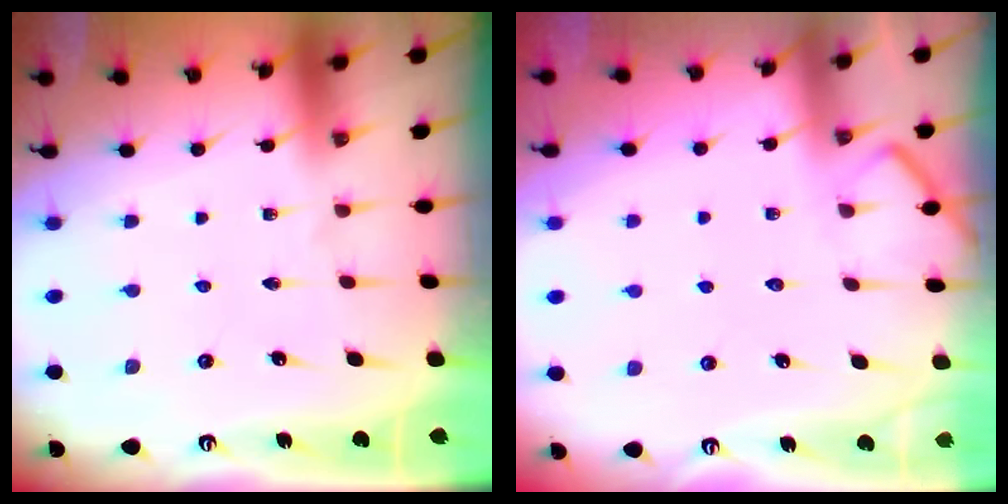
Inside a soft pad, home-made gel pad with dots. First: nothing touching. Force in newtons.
{"total": 5.9, "press": 5.9, "slide": 0.4}